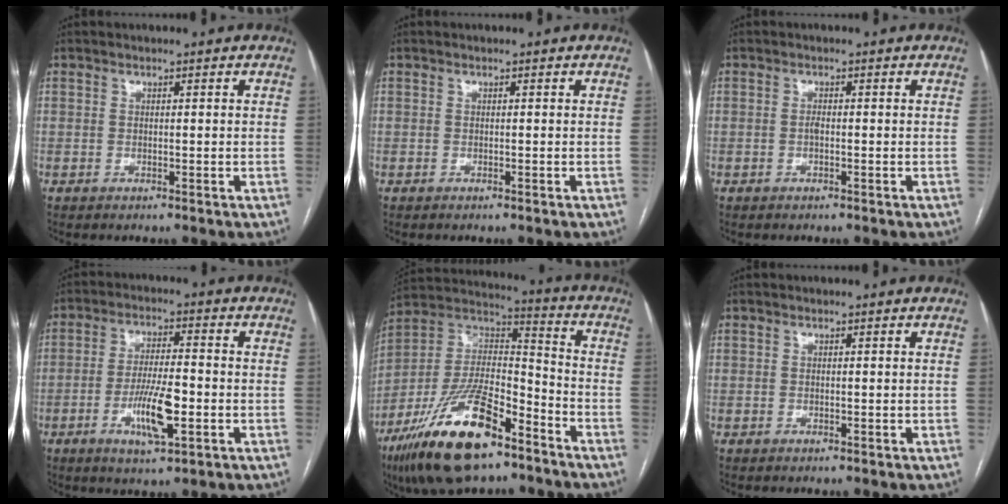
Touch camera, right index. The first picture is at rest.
{"total": 0.0}
{"total": 1.6, "force": [-0.4, 0.4, 1.5], "torque": [-0.033, 0.002, -0.006]}
{"total": 8.6, "force": [-2.7, 1.7, 8.0], "torque": [-0.153, -0.004, -0.044]}
{"total": 21.0, "force": [-13.4, 6.7, 14.8], "torque": [-0.297, -0.003, -0.239]}
{"total": 0.0}